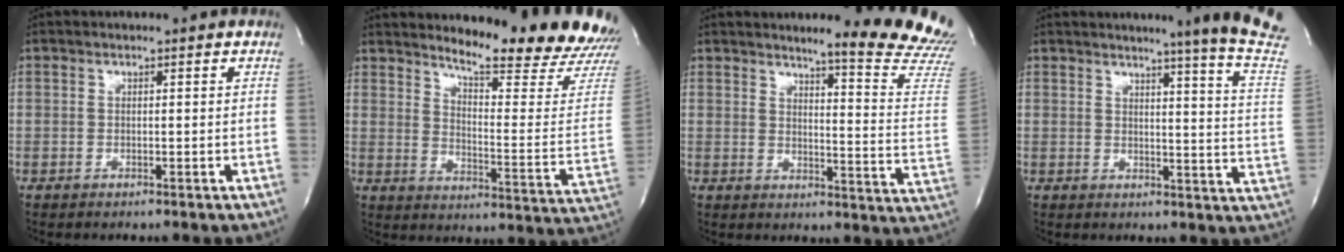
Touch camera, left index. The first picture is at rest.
{"total": 18.2, "force": [17.1, 0.3, 6.2], "torque": [-0.096, -0.113, 0.209]}
{"total": 16.4, "force": [15.3, -1.2, 5.8], "torque": [-0.073, -0.135, 0.162]}
{"total": 13.3, "force": [11.1, -3.1, 6.7], "torque": [-0.093, -0.091, 0.113]}